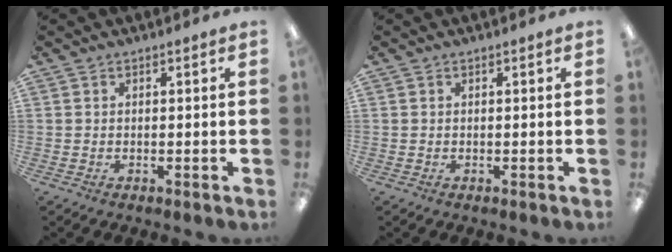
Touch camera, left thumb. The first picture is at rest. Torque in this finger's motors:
{"motor_torque": [0.04, -0.01, -0.09, 0.06, 0.00]}